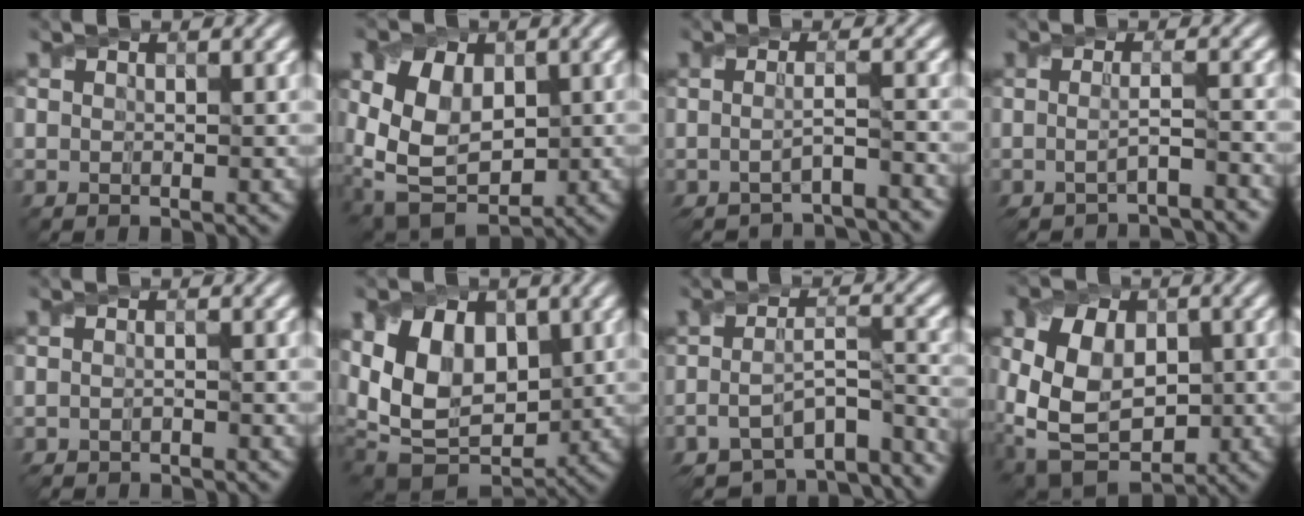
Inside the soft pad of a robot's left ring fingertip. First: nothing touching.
{"total": 8.3, "force": [0.5, 5.7, 6.0], "torque": [-0.124, 0.000, 0.006]}
{"total": 4.0, "force": [-3.3, 0.4, 2.3], "torque": [-0.038, -0.011, -0.052]}
{"total": 3.2, "force": [-2.0, 0.5, 2.5], "torque": [-0.038, -0.011, -0.041]}
{"total": 1.8, "force": [-1.8, 0.1, 0.5], "torque": [-0.010, -0.012, -0.032]}
{"total": 9.5, "force": [0.6, 6.7, 6.7], "torque": [-0.110, -0.001, 0.008]}
{"total": 9.5, "force": [-7.8, 2.7, 4.7], "torque": [-0.076, -0.010, -0.098]}
{"total": 9.3, "force": [-0.4, 6.4, 6.7], "torque": [-0.137, -0.006, -0.013]}